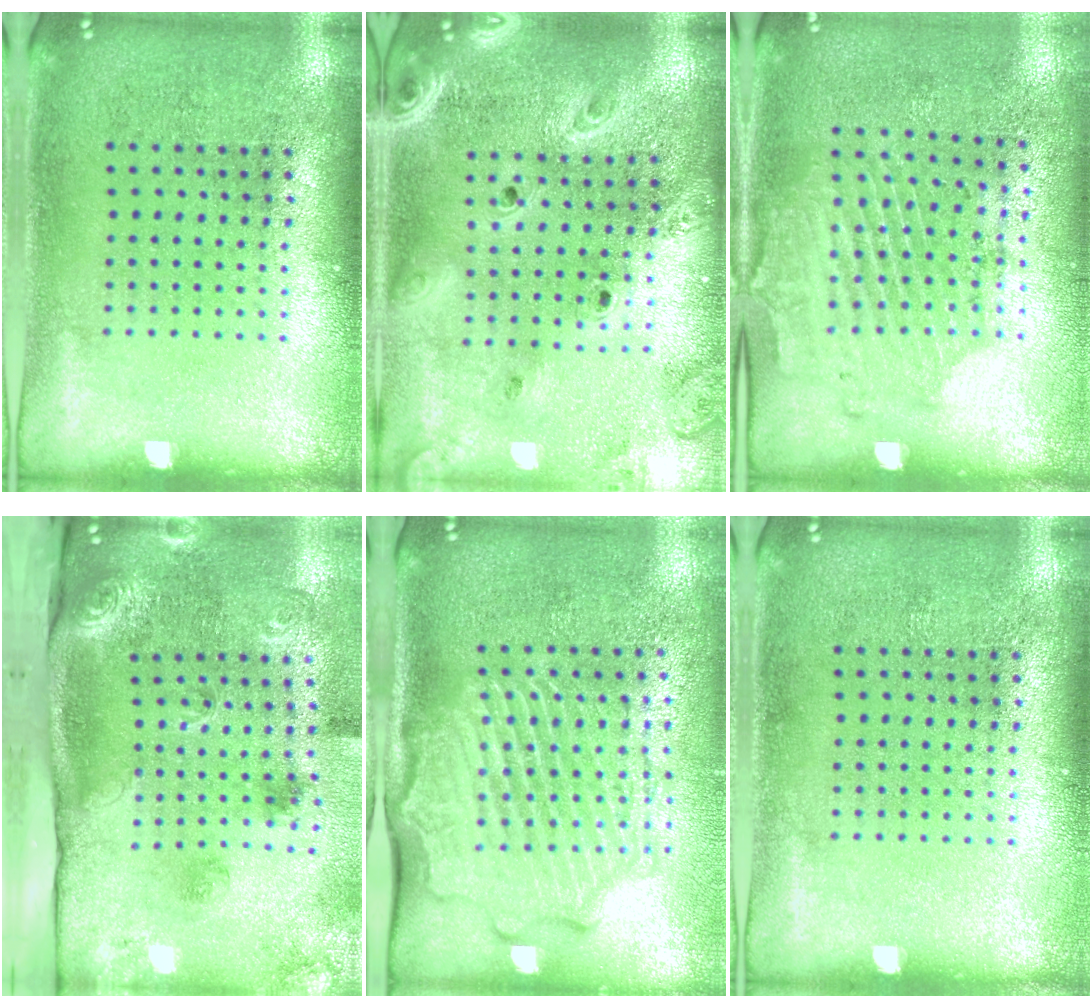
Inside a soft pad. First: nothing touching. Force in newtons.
{"total": 2.7, "press": 2.3, "slide": 1.3}
{"total": 1.7, "press": 1.2, "slide": 1.1}
{"total": 3.0, "press": 2.0, "slide": 2.2}
{"total": 2.6, "press": 2.3, "slide": 1.3}
{"total": 0.0}